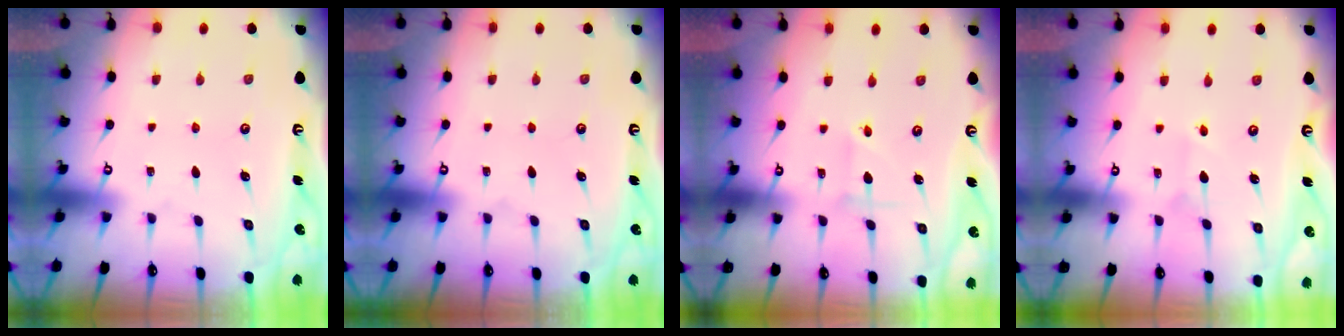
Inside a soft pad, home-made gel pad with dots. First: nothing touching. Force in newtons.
{"total": 0.0}
{"total": 1.4, "press": 1.4, "slide": 0.1}
{"total": 2.6, "press": 2.6, "slide": 0.2}